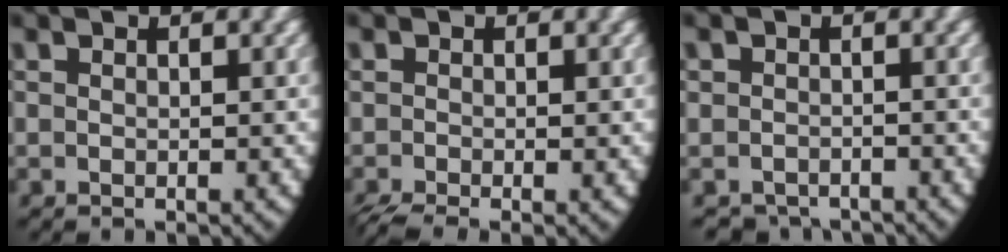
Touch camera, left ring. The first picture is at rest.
{"total": 2.5, "force": [-1.8, 1.1, 1.2], "torque": [-0.026, -0.017, -0.022]}
{"total": 3.6, "force": [-3.2, 1.6, 0.0], "torque": [0.005, -0.017, -0.050]}